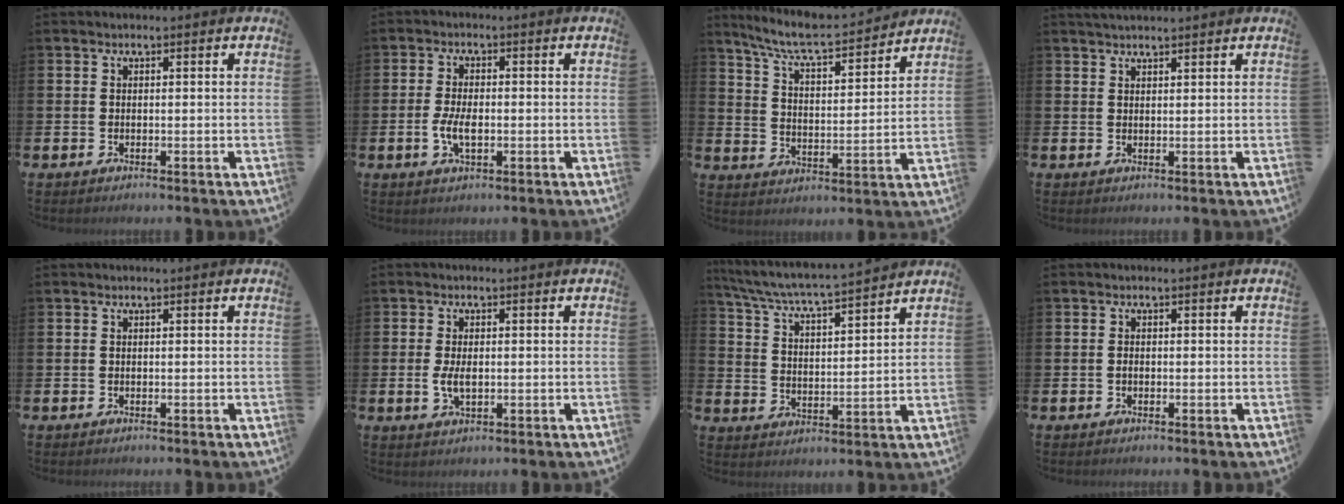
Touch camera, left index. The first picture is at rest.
{"total": 3.8, "force": [-0.7, 1.8, 3.3], "torque": [-0.058, -0.001, -0.016]}
{"total": 7.8, "force": [7.4, 0.6, 2.5], "torque": [-0.072, -0.056, 0.125]}
{"total": 2.0, "force": [1.9, 0.2, 0.4], "torque": [-0.006, -0.003, 0.034]}
{"total": 0.0}
{"total": 3.0, "force": [-0.1, 1.6, 2.5], "torque": [-0.042, 0.002, -0.004]}
{"total": 5.9, "force": [5.7, -0.1, 1.6], "torque": [-0.056, -0.045, 0.095]}
{"total": 0.6, "force": [-0.2, 0.4, 0.4], "torque": [0.000, -0.001, -0.008]}